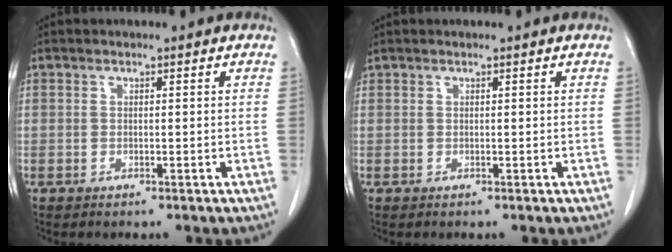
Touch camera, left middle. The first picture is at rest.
{"total": 0.0}